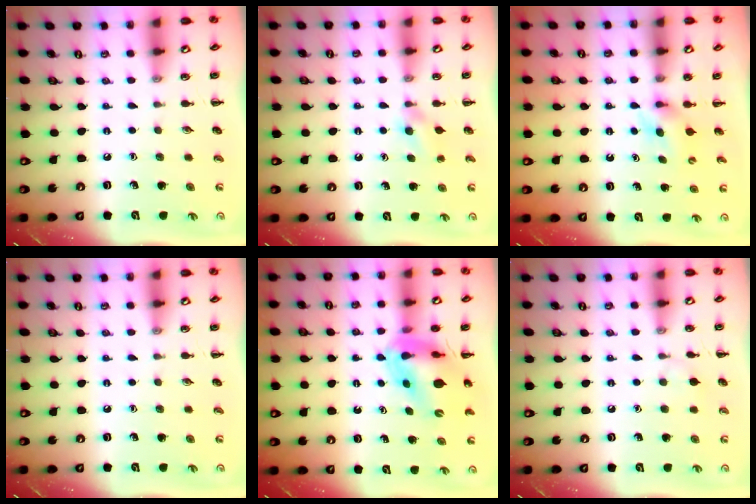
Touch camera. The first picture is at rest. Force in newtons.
{"total": 3.6, "press": 3.3, "slide": 1.4}
{"total": 4.9, "press": 4.7, "slide": 1.3}
{"total": 0.0}
{"total": 12.0, "press": 11.5, "slide": 3.5}
{"total": 4.5, "press": 4.2, "slide": 1.6}